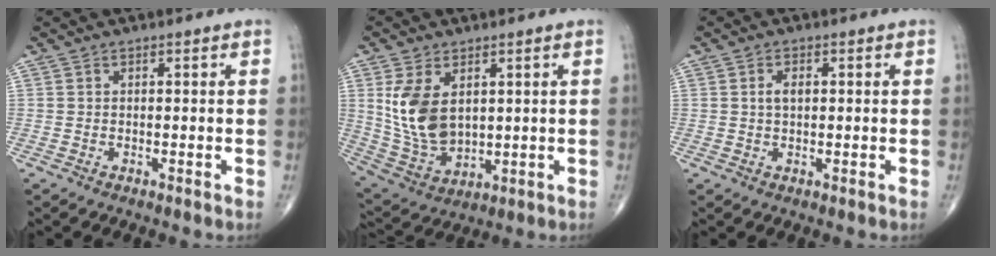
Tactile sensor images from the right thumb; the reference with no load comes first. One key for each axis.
{"total": 12.1, "fx": 2.9, "fy": 7.6, "fz": 9.0, "tx": -0.164, "ty": -0.017, "tz": 0.075}
{"total": 2.5, "fx": 0.5, "fy": 1.4, "fz": 2.0, "tx": -0.037, "ty": 0.004, "tz": 0.009}